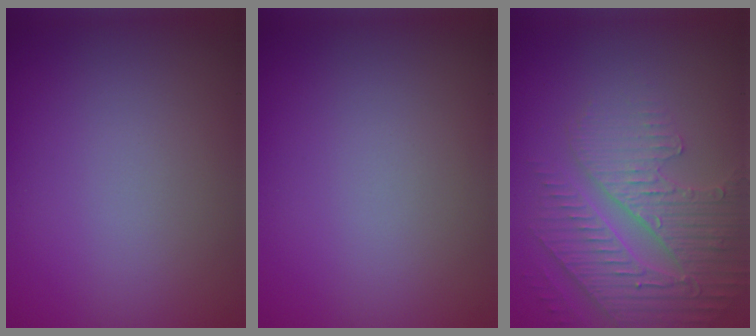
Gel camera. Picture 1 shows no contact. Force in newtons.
{"total": 0.0}
{"total": 4.5, "press": 4.2, "slide": 1.8}